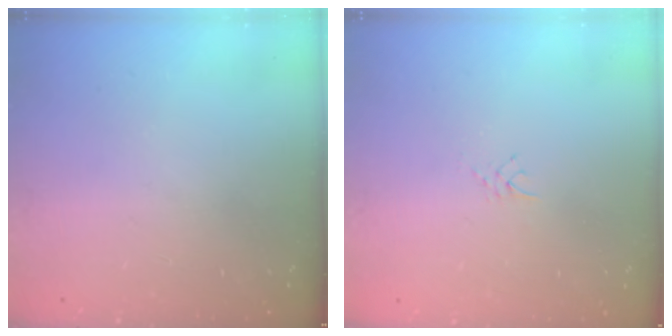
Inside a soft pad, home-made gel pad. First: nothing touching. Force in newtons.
{"total": 2.4, "press": 2.4, "slide": 0.4}